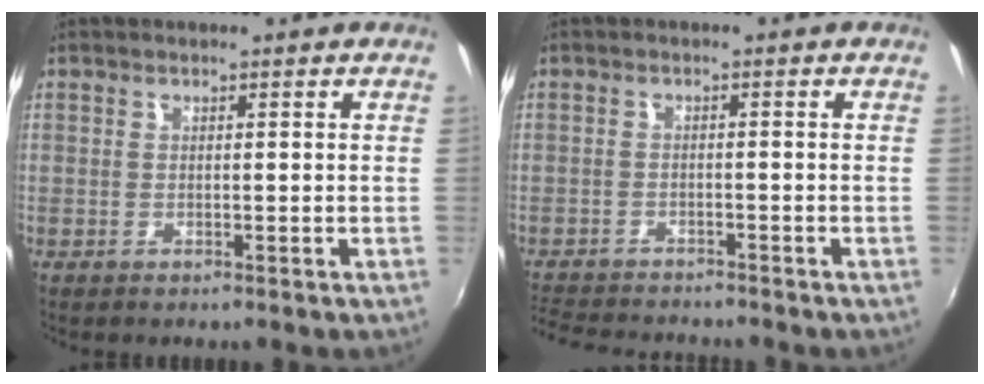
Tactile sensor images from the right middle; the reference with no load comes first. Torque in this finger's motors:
{"motor_torque": [0.97, -1.17, 0.15, 0.07]}